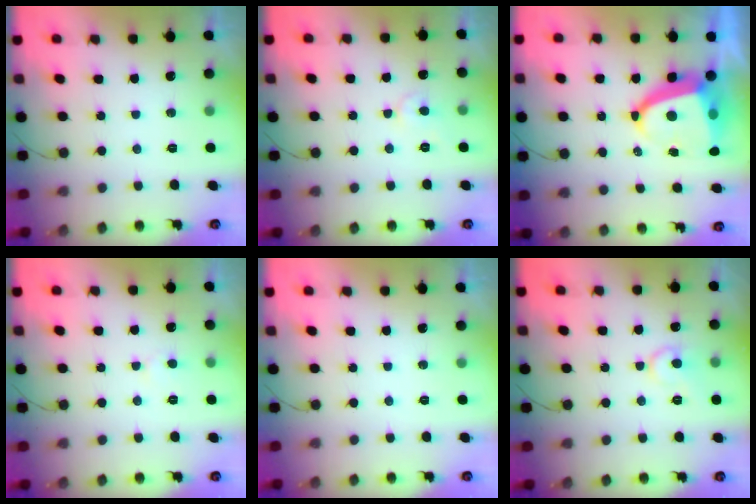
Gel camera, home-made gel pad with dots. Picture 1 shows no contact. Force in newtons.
{"total": 4.9, "press": 4.9, "slide": 0.3}
{"total": 10.3, "press": 10.2, "slide": 1.2}
{"total": 2.0, "press": 2.0, "slide": 0.2}
{"total": 0.0}
{"total": 8.9, "press": 8.9, "slide": 0.8}